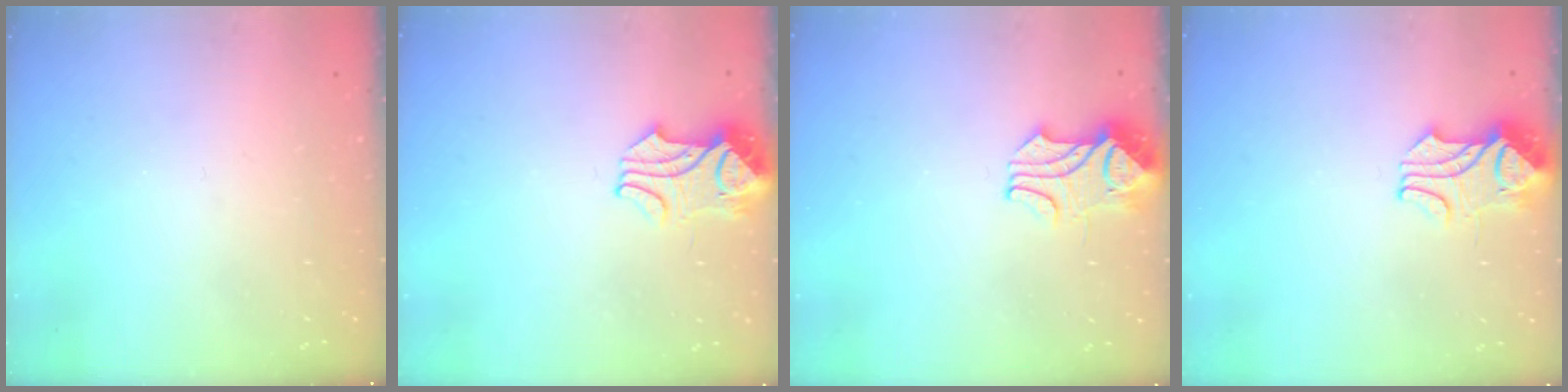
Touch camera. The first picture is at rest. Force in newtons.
{"total": 2.1, "press": 2.0, "slide": 0.5}
{"total": 2.3, "press": 2.2, "slide": 0.7}
{"total": 2.3, "press": 2.1, "slide": 0.8}